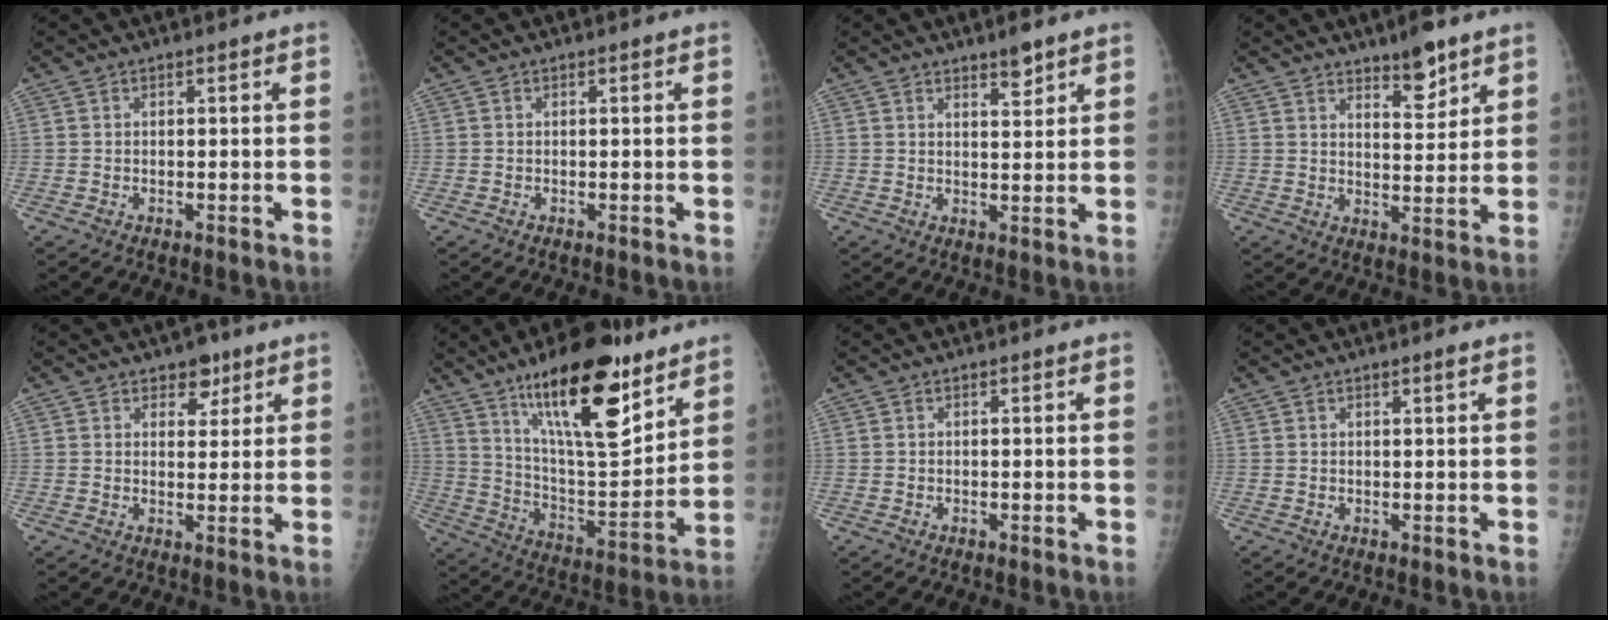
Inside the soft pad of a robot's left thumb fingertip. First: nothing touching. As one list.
[{"total": 0.0}, {"total": 3.5, "force": [2.7, 1.0, 2.1], "torque": [-0.024, -0.021, 0.042]}, {"total": 6.9, "force": [4.9, 2.2, 4.2], "torque": [-0.046, -0.037, 0.075]}, {"total": 4.3, "force": [2.7, 2.8, 1.8], "torque": [0.003, -0.015, 0.040]}, {"total": 23.1, "force": [14.3, 7.5, 16.6], "torque": [-0.233, -0.077, 0.242]}, {"total": 0.0}, {"total": 0.9, "force": [0.6, 0.1, 0.7], "torque": [-0.010, -0.003, 0.010]}]